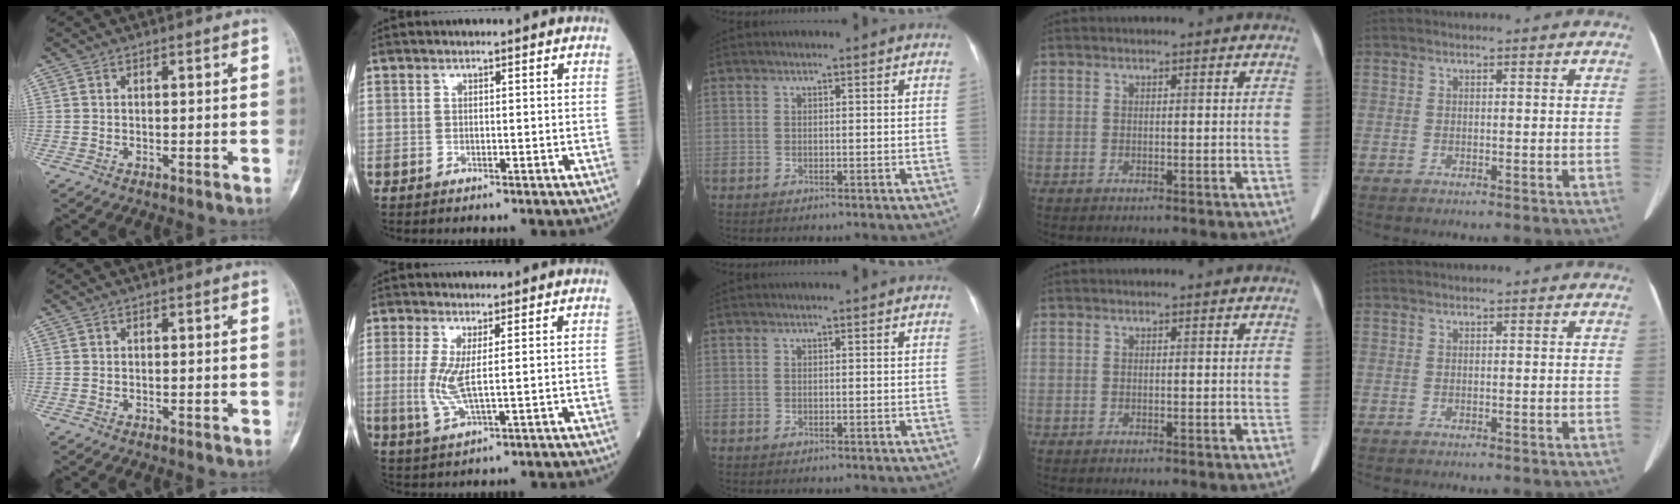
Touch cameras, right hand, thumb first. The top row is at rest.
{"index": {"total": 4.7, "force": [0.4, 0.4, 4.6], "torque": [-0.111, -0.013, 0.010]}}